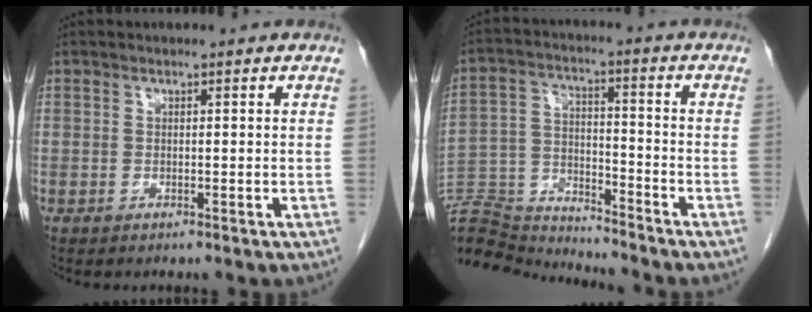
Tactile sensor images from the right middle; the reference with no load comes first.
{"total": 13.6, "force": [-13.6, 0.2, 0.8], "torque": [-0.017, 0.022, -0.243]}